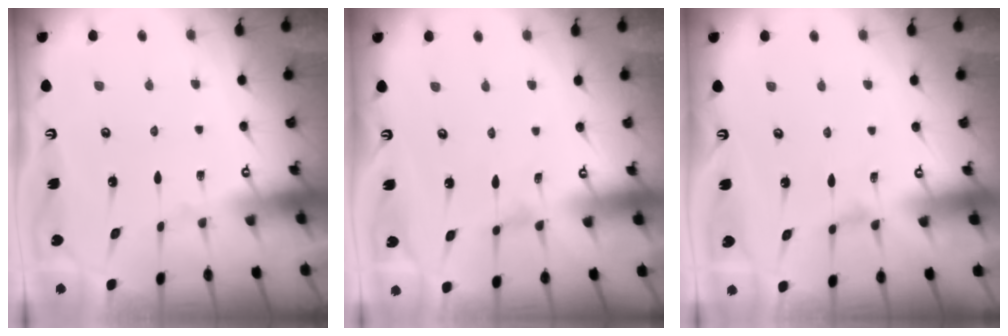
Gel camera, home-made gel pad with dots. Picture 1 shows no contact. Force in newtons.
{"total": 0.6, "press": 0.5, "slide": 0.2}
{"total": 0.0}